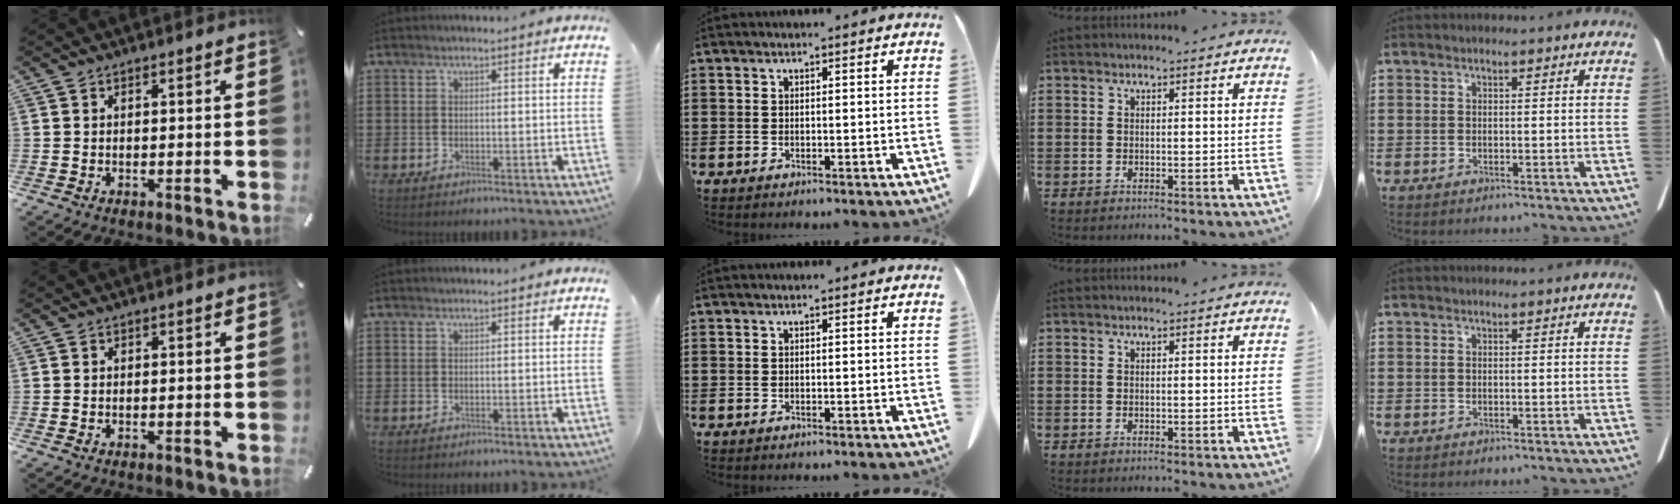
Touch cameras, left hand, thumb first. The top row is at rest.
{}